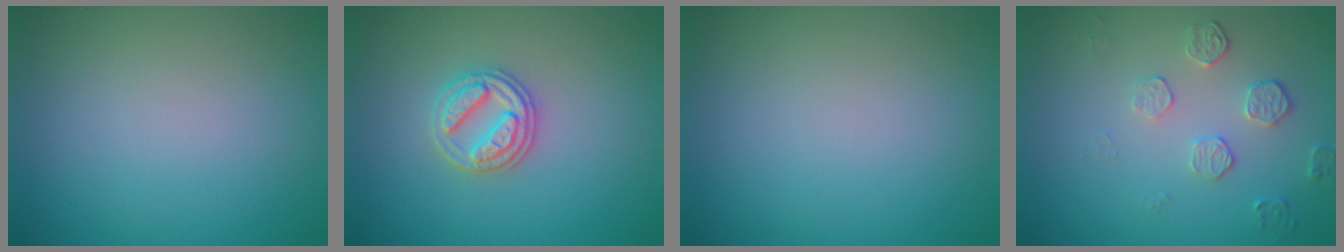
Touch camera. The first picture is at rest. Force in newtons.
{"total": 3.0, "press": 2.8, "slide": 1.0}
{"total": 0.0}
{"total": 1.9, "press": 1.3, "slide": 1.3}